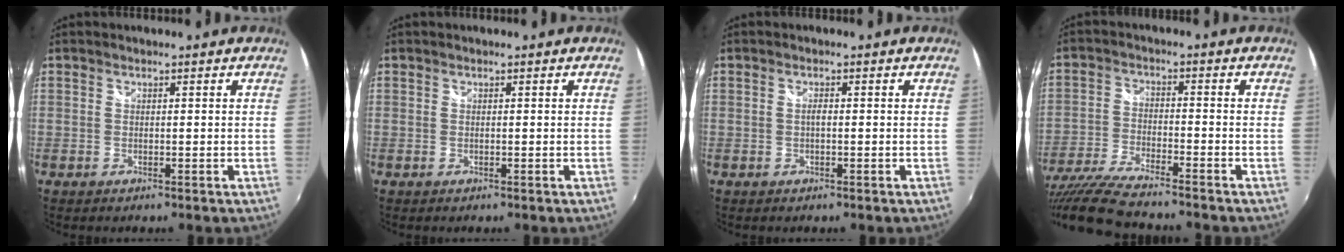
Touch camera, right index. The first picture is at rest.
{"total": 0.0}
{"total": 0.9, "force": [-0.1, 0.2, 0.8], "torque": [-0.016, 0.004, -0.003]}
{"total": 13.2, "force": [-11.6, 0.6, 6.4], "torque": [-0.146, -0.031, -0.219]}